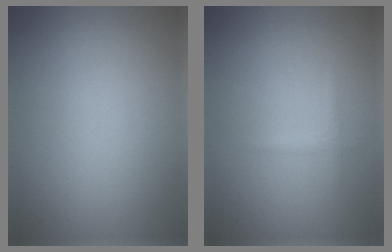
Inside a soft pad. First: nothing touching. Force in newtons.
{"total": 0.7, "press": 0.7, "slide": 0.1}